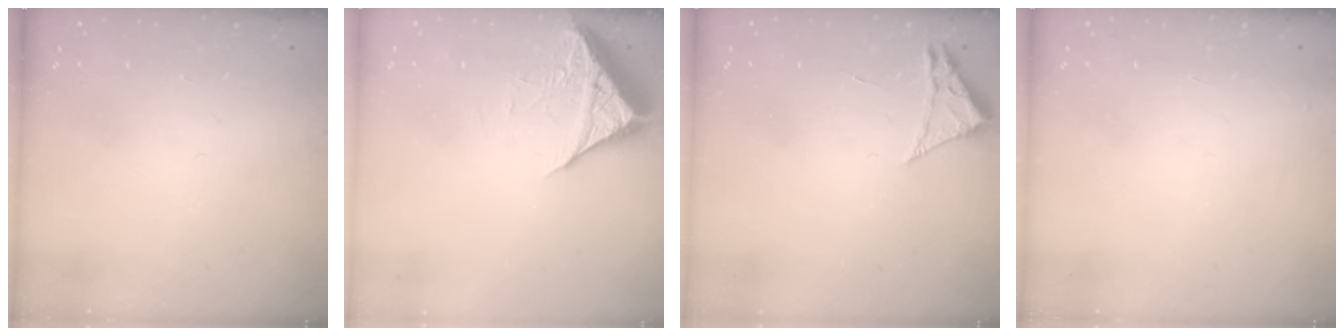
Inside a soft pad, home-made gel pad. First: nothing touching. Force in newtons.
{"total": 6.6, "press": 6.6, "slide": 0.3}
{"total": 2.3, "press": 2.3, "slide": 0.4}
{"total": 2.9, "press": 2.9, "slide": 0.1}